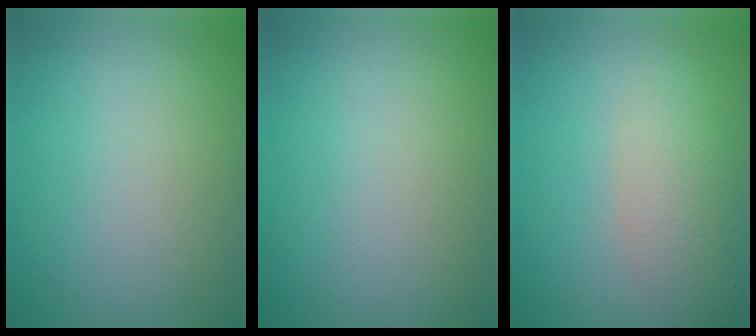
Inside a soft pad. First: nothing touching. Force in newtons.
{"total": 0.0}
{"total": 4.1, "press": 4.1, "slide": 0.2}